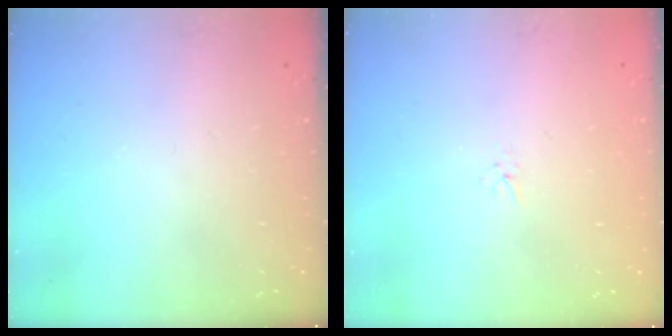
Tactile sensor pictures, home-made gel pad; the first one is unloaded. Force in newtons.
{"total": 1.6, "press": 1.6, "slide": 0.2}